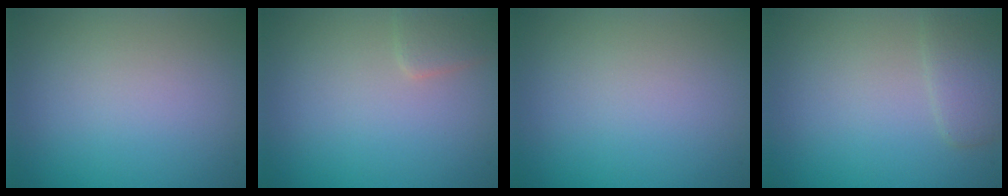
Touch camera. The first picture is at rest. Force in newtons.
{"total": 1.7, "press": 1.7, "slide": 0.1}
{"total": 0.0}
{"total": 2.4, "press": 2.4, "slide": 0.1}